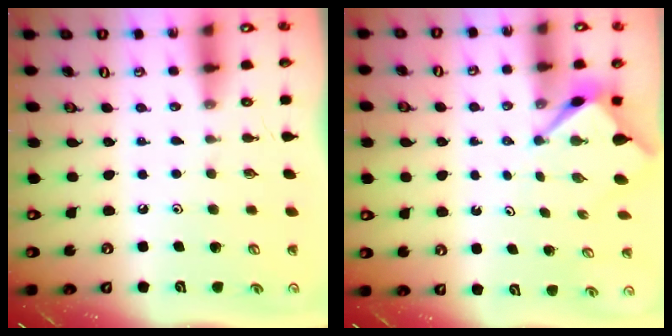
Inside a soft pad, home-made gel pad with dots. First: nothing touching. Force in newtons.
{"total": 3.1, "press": 3.1, "slide": 0.2}